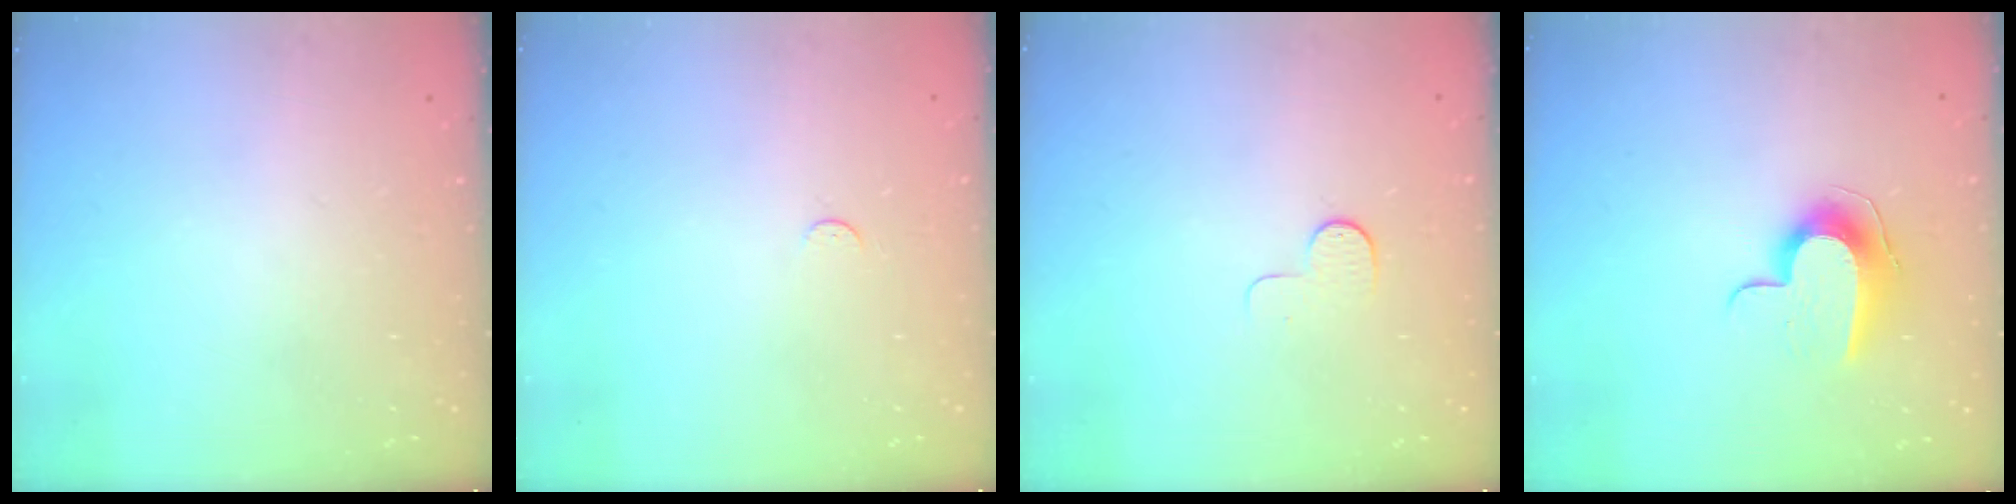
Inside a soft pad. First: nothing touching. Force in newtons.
{"total": 2.5, "press": 2.5, "slide": 0.3}
{"total": 5.4, "press": 5.4, "slide": 0.5}
{"total": 9.9, "press": 9.9, "slide": 0.3}